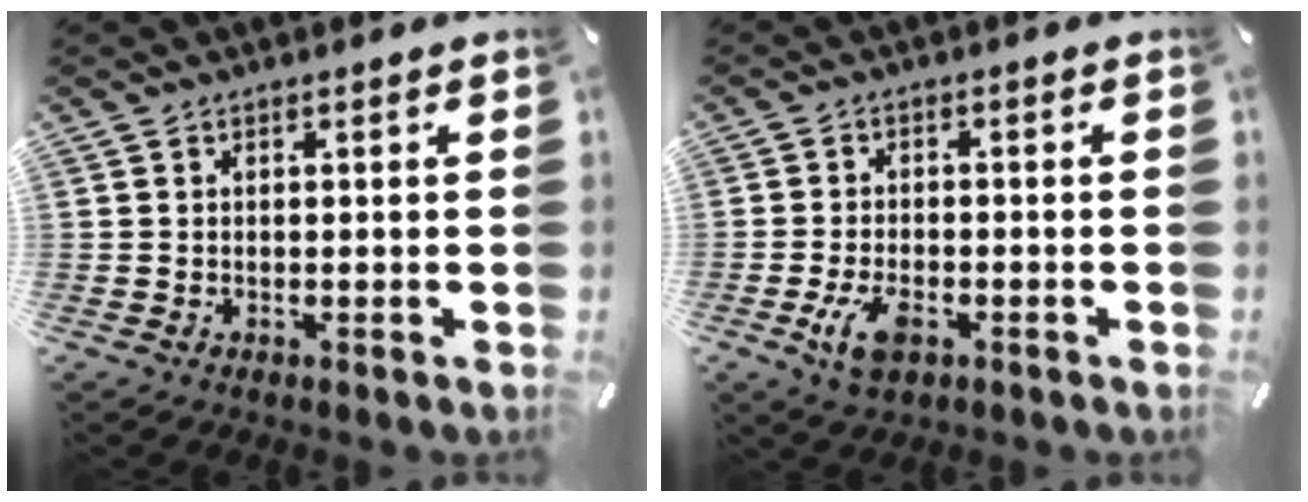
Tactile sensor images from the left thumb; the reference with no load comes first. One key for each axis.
{"total": 6.2, "fx": -2.7, "fy": 3.4, "fz": 4.5, "tx": -0.103, "ty": 0.003, "tz": -0.052}